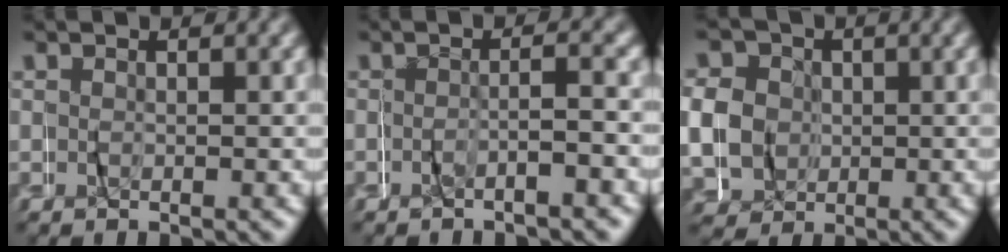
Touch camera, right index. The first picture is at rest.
{"total": 1.9, "force": [-1.6, -0.5, 0.8], "torque": [-0.015, 0.008, -0.034]}
{"total": 7.6, "force": [0.7, 7.1, 2.7], "torque": [-0.067, -0.007, 0.010]}